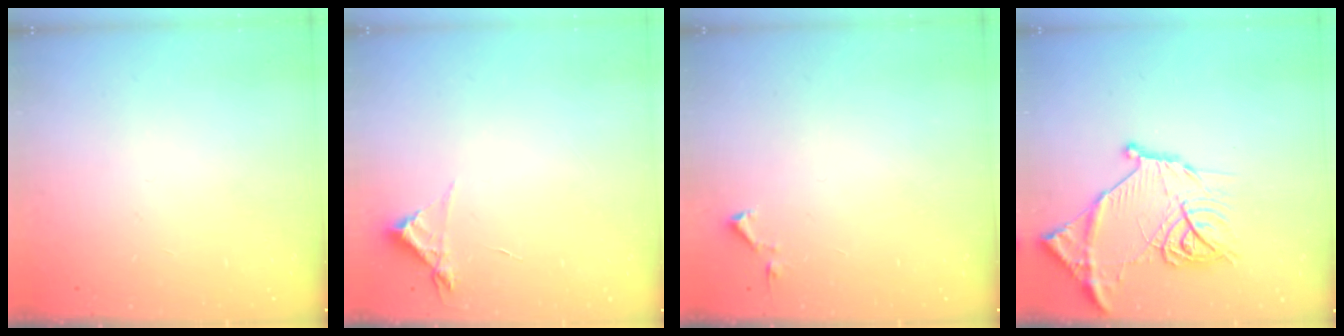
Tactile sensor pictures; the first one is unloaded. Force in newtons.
{"total": 3.0, "press": 3.0, "slide": 0.3}
{"total": 3.5, "press": 3.4, "slide": 0.6}
{"total": 16.8, "press": 16.7, "slide": 1.5}